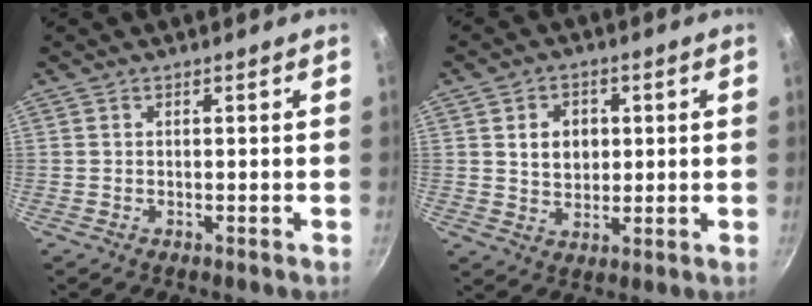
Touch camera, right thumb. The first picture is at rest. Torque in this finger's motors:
{"motor_torque": [-0.50, 0.70, 0.18, 0.05, 0.02]}